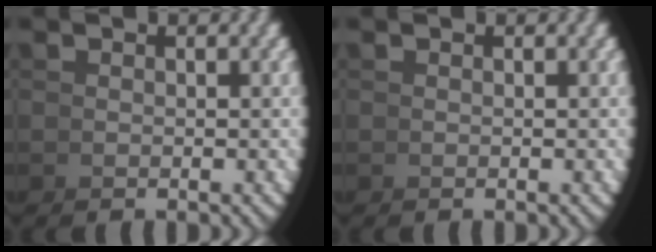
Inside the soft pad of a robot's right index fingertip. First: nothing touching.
{"total": 0.0}